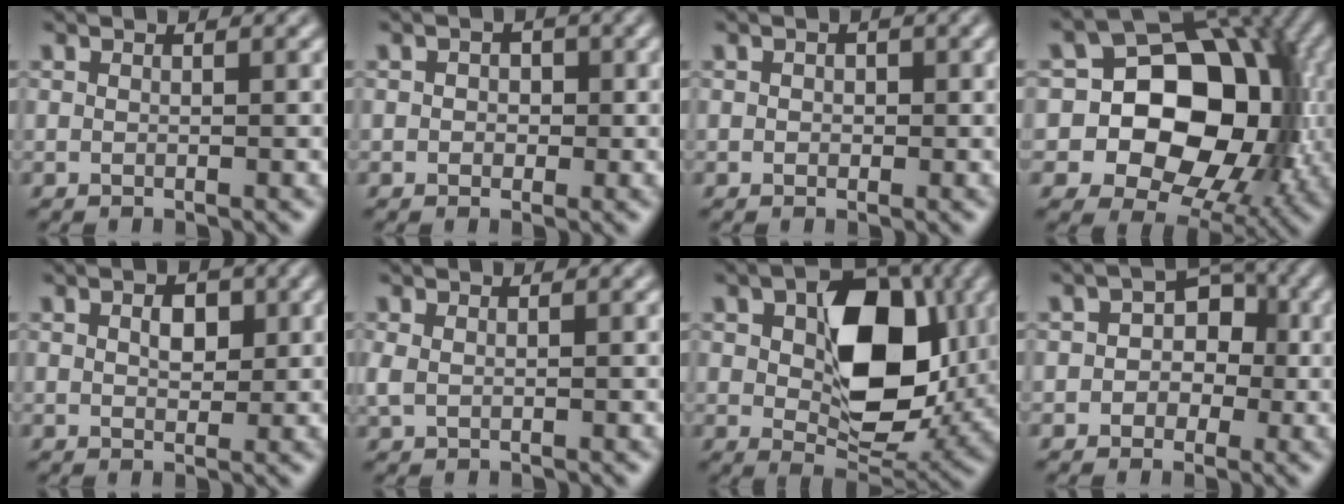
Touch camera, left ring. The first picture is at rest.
{"total": 1.7, "force": [-0.1, 1.5, 0.9], "torque": [-0.008, 0.020, -0.010]}
{"total": 0.7, "force": [-0.3, 0.5, 0.2], "torque": [-0.005, 0.013, -0.003]}
{"total": 14.4, "force": [-1.3, 10.8, 9.4], "torque": [-0.098, 0.014, -0.033]}
{"total": 1.4, "force": [0.2, 0.8, 1.1], "torque": [-0.025, 0.004, 0.012]}
{"total": 0.9, "force": [-0.3, 0.7, 0.5], "torque": [-0.023, 0.003, 0.006]}
{"total": 10.3, "force": [1.5, 6.1, 8.2], "torque": [-0.131, 0.000, 0.042]}
{"total": 3.6, "force": [-0.4, 2.8, 2.2], "torque": [-0.007, 0.011, -0.010]}